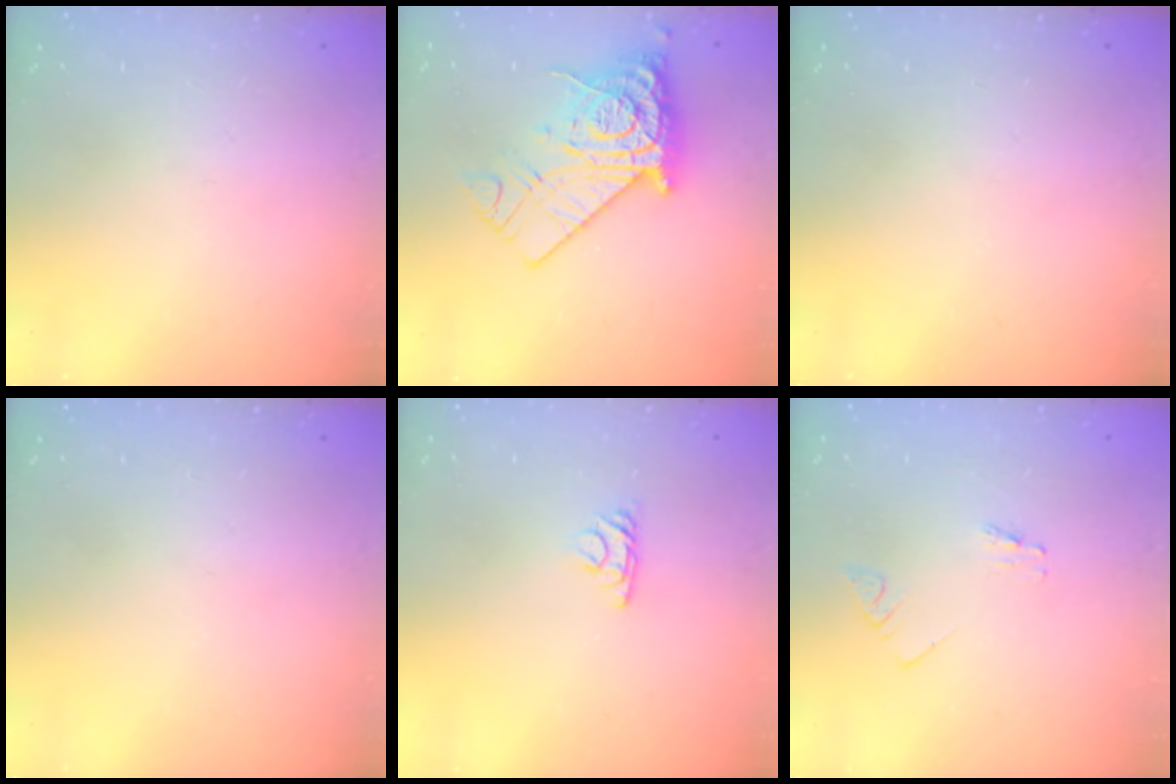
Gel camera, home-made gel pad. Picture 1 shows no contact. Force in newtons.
{"total": 12.2, "press": 12.1, "slide": 1.4}
{"total": 0.0}
{"total": 0.0}
{"total": 4.3, "press": 4.3, "slide": 0.7}
{"total": 0.7, "press": 0.7, "slide": 0.1}